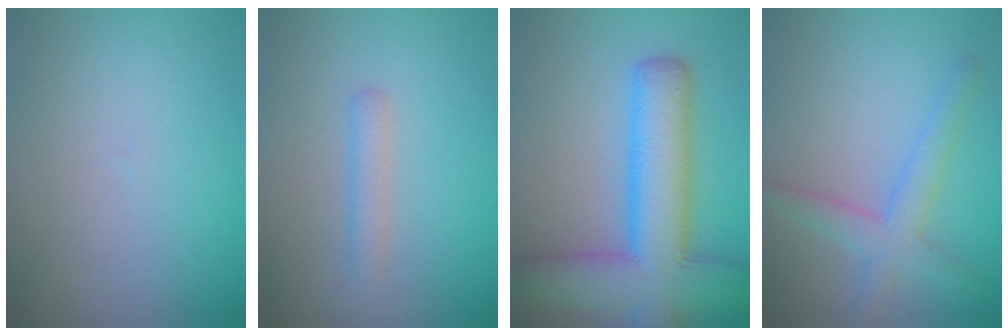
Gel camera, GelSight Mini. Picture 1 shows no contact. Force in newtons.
{"total": 1.8, "press": 1.8, "slide": 0.1}
{"total": 9.8, "press": 9.8, "slide": 0.4}
{"total": 3.1, "press": 3.1, "slide": 0.1}